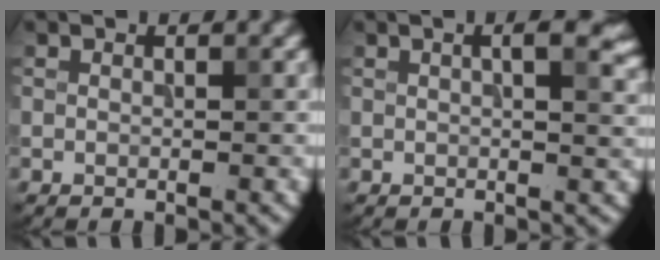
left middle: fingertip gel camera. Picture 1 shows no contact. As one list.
[{"total": 6.1, "force": [2.2, 2.8, 5.0], "torque": [-0.025, 0.026, 0.011]}]